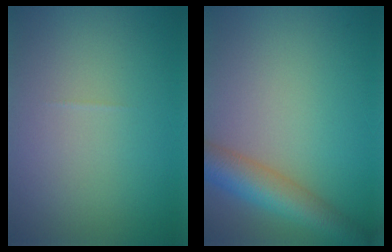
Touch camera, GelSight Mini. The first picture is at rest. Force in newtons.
{"total": 5.3, "press": 5.3, "slide": 0.2}